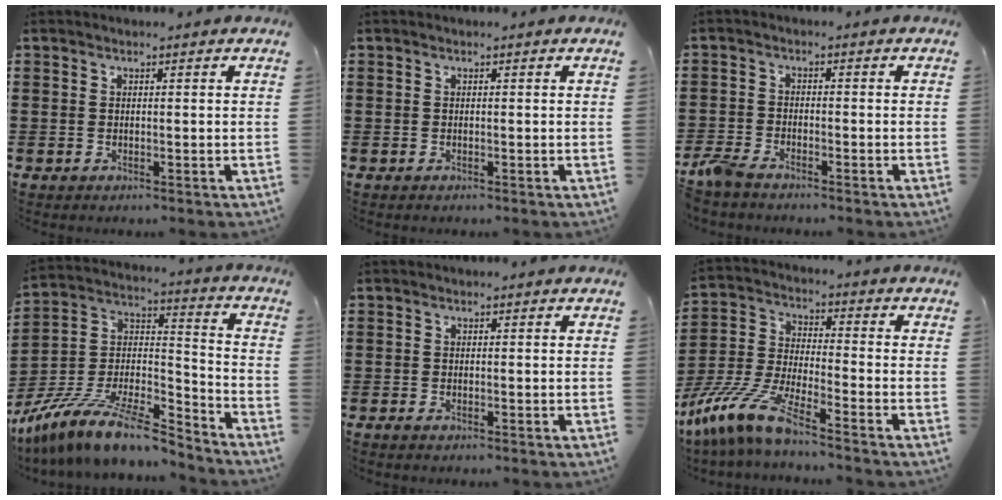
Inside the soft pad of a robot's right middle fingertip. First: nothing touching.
{"total": 0.0}
{"total": 3.2, "force": [-2.9, 0.7, 1.2], "torque": [-0.051, -0.006, -0.066]}
{"total": 12.5, "force": [-10.3, 1.7, 7.0], "torque": [-0.137, 0.012, -0.196]}
{"total": 0.6, "force": [-0.5, 0.0, 0.3], "torque": [-0.007, -0.006, -0.008]}
{"total": 10.1, "force": [-8.1, 0.8, 5.9], "torque": [-0.158, -0.013, -0.172]}